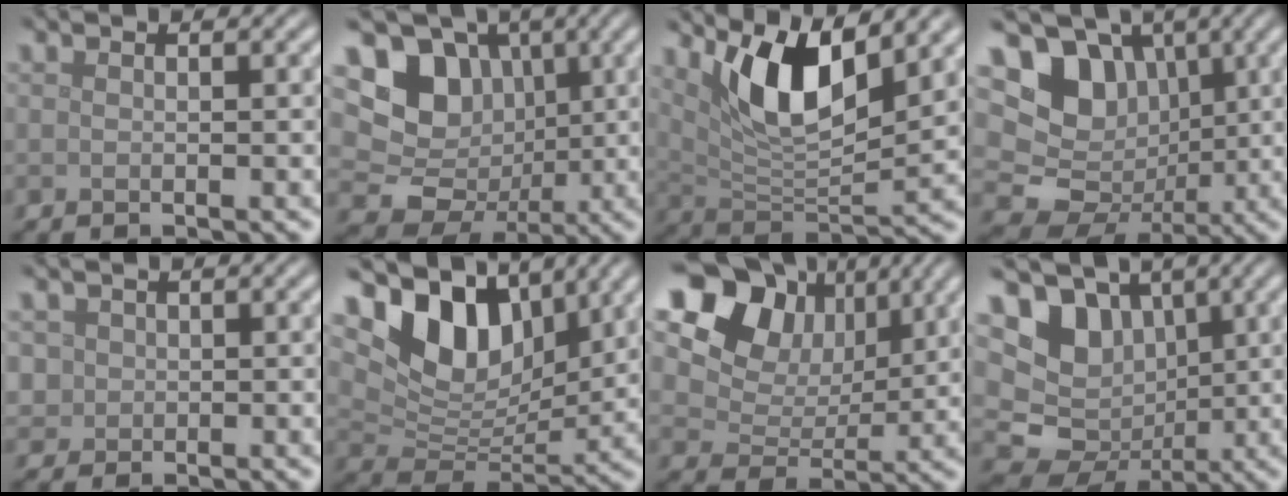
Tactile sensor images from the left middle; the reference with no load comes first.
{"total": 12.8, "force": [2.3, 11.5, 5.1], "torque": [-0.115, 0.029, 0.025]}
{"total": 7.5, "force": [3.8, 2.6, 6.0], "torque": [-0.110, -0.012, 0.070]}
{"total": 14.5, "force": [3.2, 12.7, 6.0], "torque": [-0.140, 0.030, 0.042]}
{"total": 1.4, "force": [0.2, 1.3, 0.2], "torque": [0.005, -0.003, 0.008]}
{"total": 9.4, "force": [4.7, 5.5, 6.0], "torque": [-0.106, -0.003, 0.080]}
{"total": 12.3, "force": [6.2, 8.6, 6.3], "torque": [-0.126, 0.037, 0.098]}
{"total": 10.8, "force": [2.5, 9.3, 4.9], "torque": [-0.103, 0.012, 0.028]}